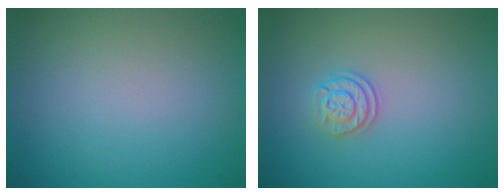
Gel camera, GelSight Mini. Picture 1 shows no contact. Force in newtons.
{"total": 2.0, "press": 1.8, "slide": 0.9}